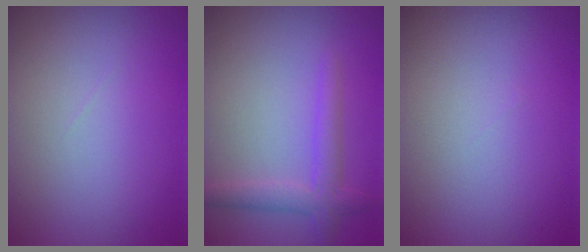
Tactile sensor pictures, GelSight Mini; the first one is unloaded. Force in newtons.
{"total": 2.7, "press": 2.7, "slide": 0.1}
{"total": 0.0}